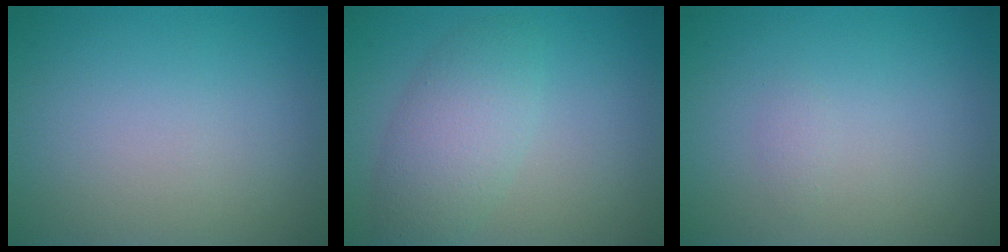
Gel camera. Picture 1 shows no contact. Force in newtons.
{"total": 4.1, "press": 4.1, "slide": 0.1}
{"total": 0.5, "press": 0.5, "slide": 0.1}